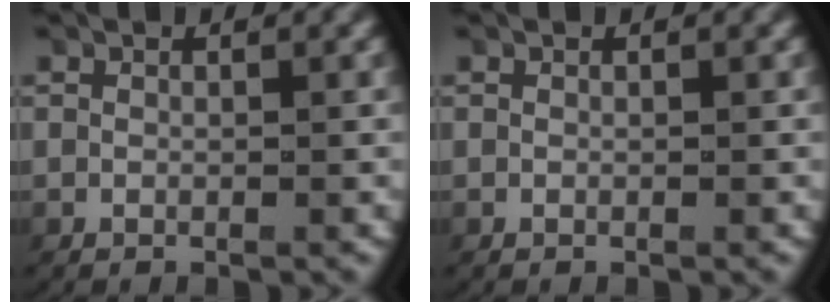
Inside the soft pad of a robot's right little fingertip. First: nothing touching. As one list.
[{"total": 0.0}]